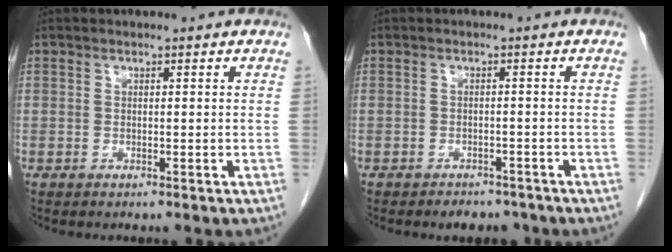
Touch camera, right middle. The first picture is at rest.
{"total": 3.6, "force": [-3.1, 1.7, 0.7], "torque": [-0.015, 0.000, -0.040]}